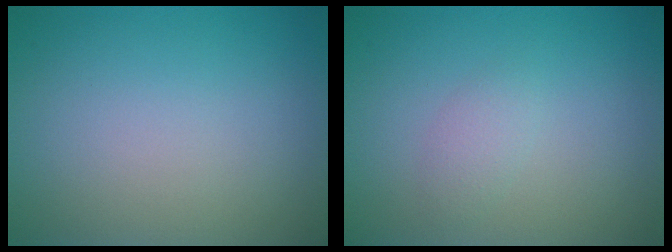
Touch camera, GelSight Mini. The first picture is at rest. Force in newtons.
{"total": 1.2, "press": 1.2, "slide": 0.1}